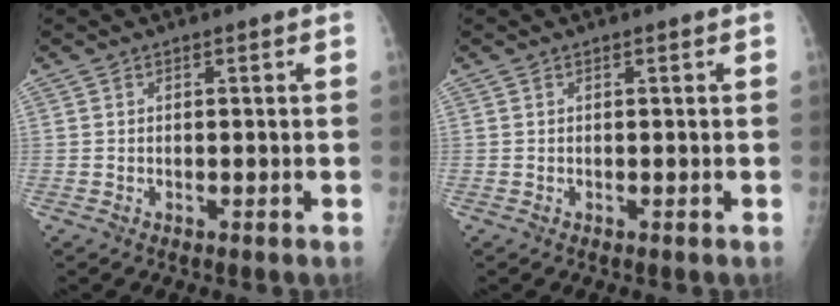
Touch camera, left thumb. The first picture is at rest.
{"total": 0.0}